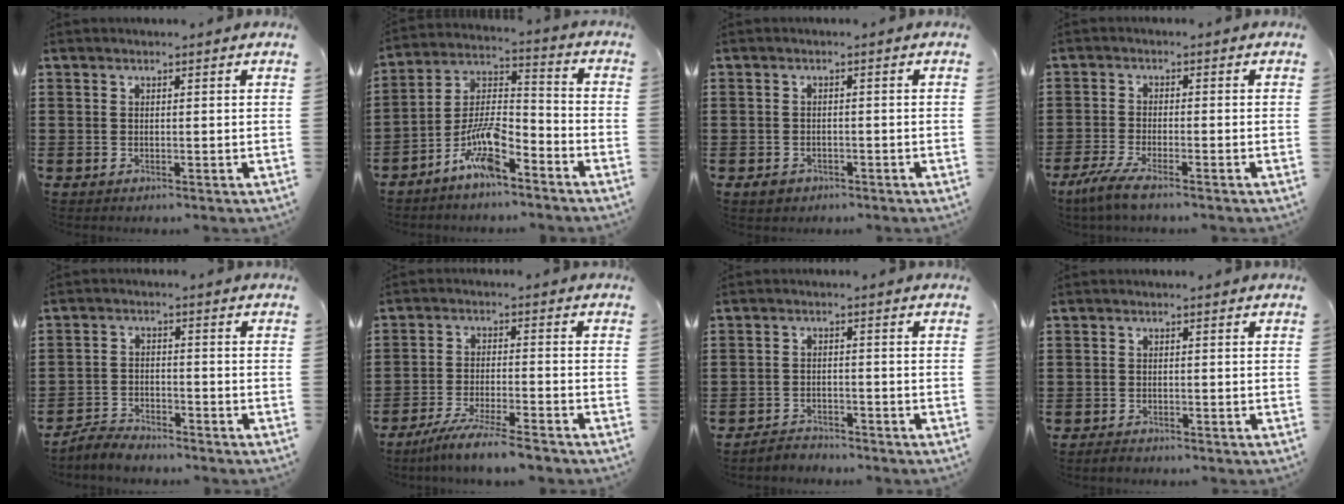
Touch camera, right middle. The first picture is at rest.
{"total": 9.8, "force": [-6.7, 2.7, 6.6], "torque": [-0.145, 0.002, -0.130]}
{"total": 1.6, "force": [-1.1, 1.1, 0.3], "torque": [-0.011, 0.003, -0.027]}
{"total": 4.3, "force": [-3.5, 0.5, 2.5], "torque": [-0.070, -0.014, -0.073]}
{"total": 3.7, "force": [-3.7, 0.7, 0.3], "torque": [-0.017, 0.007, -0.081]}
{"total": 6.3, "force": [-5.6, -0.1, 3.0], "torque": [-0.064, -0.015, -0.107]}
{"total": 2.7, "force": [-2.6, 0.6, -0.3], "torque": [-0.003, 0.002, -0.059]}
{"total": 1.4, "force": [-1.2, 0.6, 0.0], "torque": [-0.002, 0.005, -0.028]}